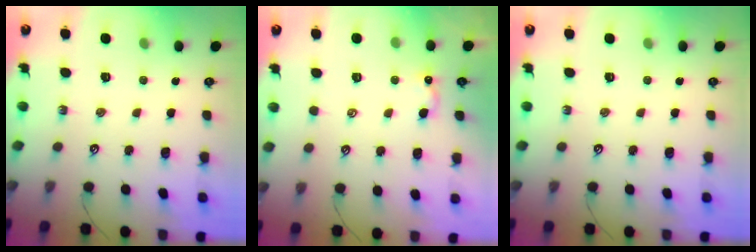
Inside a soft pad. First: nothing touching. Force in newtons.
{"total": 2.1, "press": 2.1, "slide": 0.4}
{"total": 0.0}